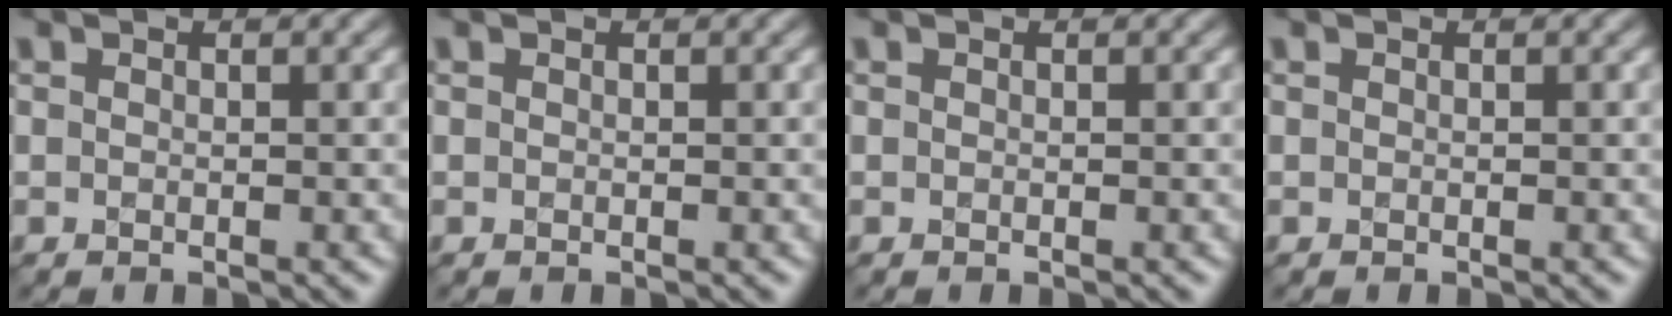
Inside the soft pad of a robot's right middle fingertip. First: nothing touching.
{"total": 0.0}
{"total": 0.0}
{"total": 0.0}